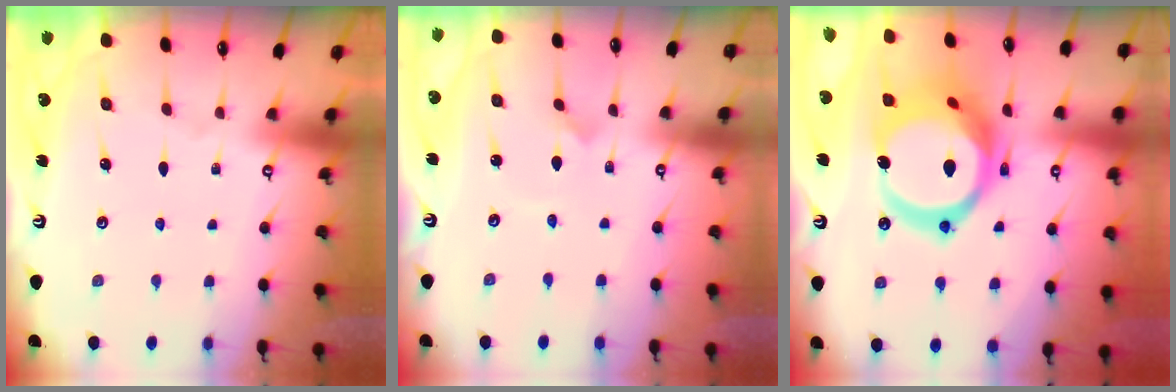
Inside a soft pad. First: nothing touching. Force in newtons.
{"total": 2.4, "press": 2.4, "slide": 0.2}
{"total": 21.2, "press": 21.1, "slide": 2.3}